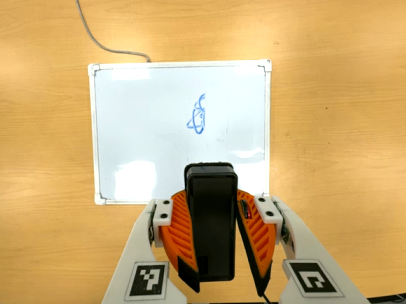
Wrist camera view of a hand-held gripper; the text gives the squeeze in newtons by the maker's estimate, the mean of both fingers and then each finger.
{"total": 12.3, "left": 11.4, "right": 13.2}